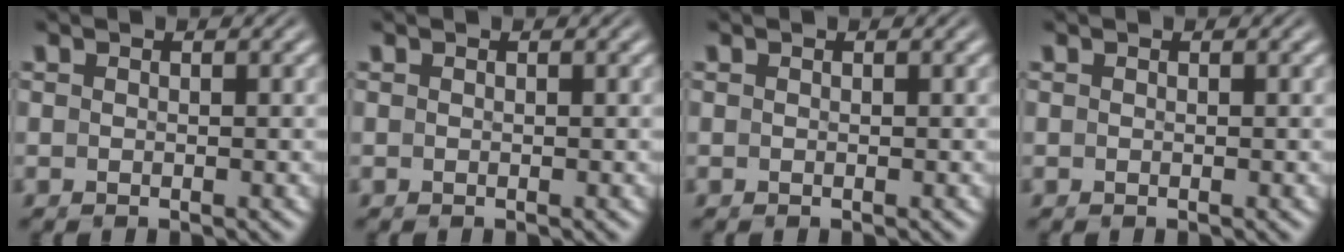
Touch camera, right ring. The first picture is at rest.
{"total": 0.0}
{"total": 0.0}
{"total": 0.0}